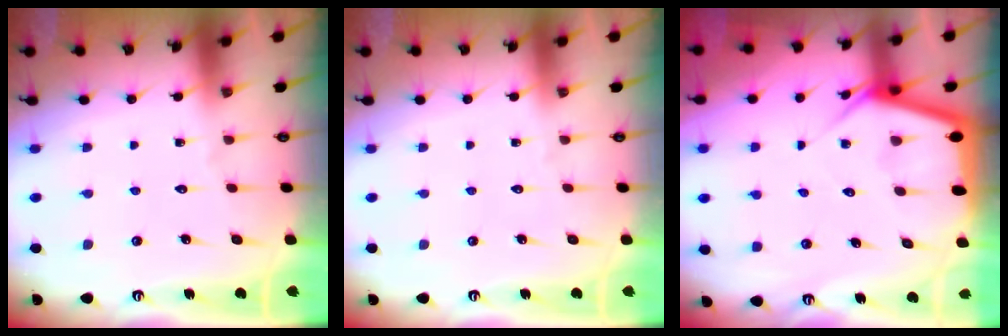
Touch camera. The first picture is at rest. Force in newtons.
{"total": 0.0}
{"total": 6.2, "press": 6.2, "slide": 0.5}